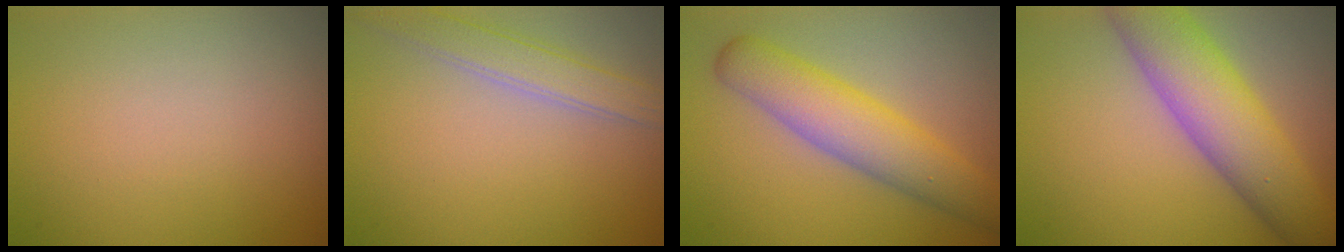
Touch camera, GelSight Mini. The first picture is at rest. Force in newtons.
{"total": 2.9, "press": 2.9, "slide": 0.2}
{"total": 5.8, "press": 5.8, "slide": 0.1}
{"total": 8.1, "press": 8.1, "slide": 0.2}